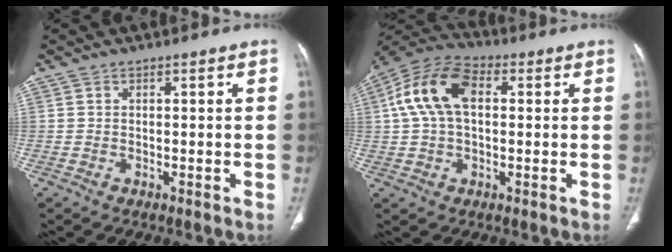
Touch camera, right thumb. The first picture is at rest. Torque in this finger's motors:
{"motor_torque": [0.48, 0.56, 0.72, -0.54, 0.24]}